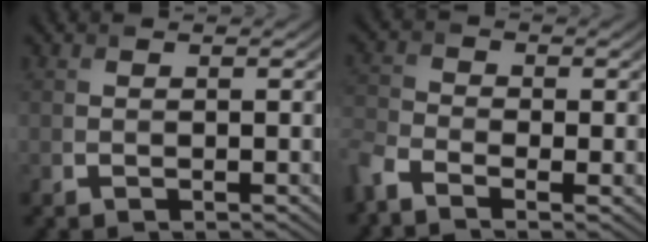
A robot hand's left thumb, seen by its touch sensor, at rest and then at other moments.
{"total": 5.0, "force": [-3.0, 2.5, 3.1], "torque": [-0.082, -0.010, -0.076]}